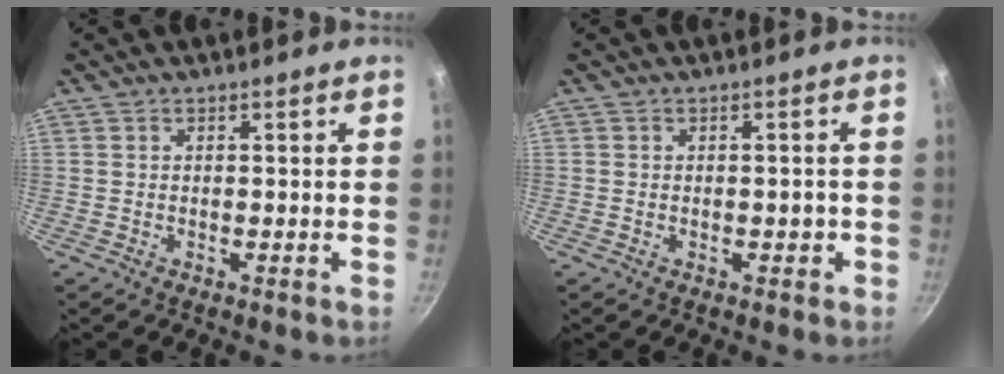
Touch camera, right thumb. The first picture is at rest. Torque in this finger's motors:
{"motor_torque": [2.05, 1.72, 1.66, -1.11, 0.36]}